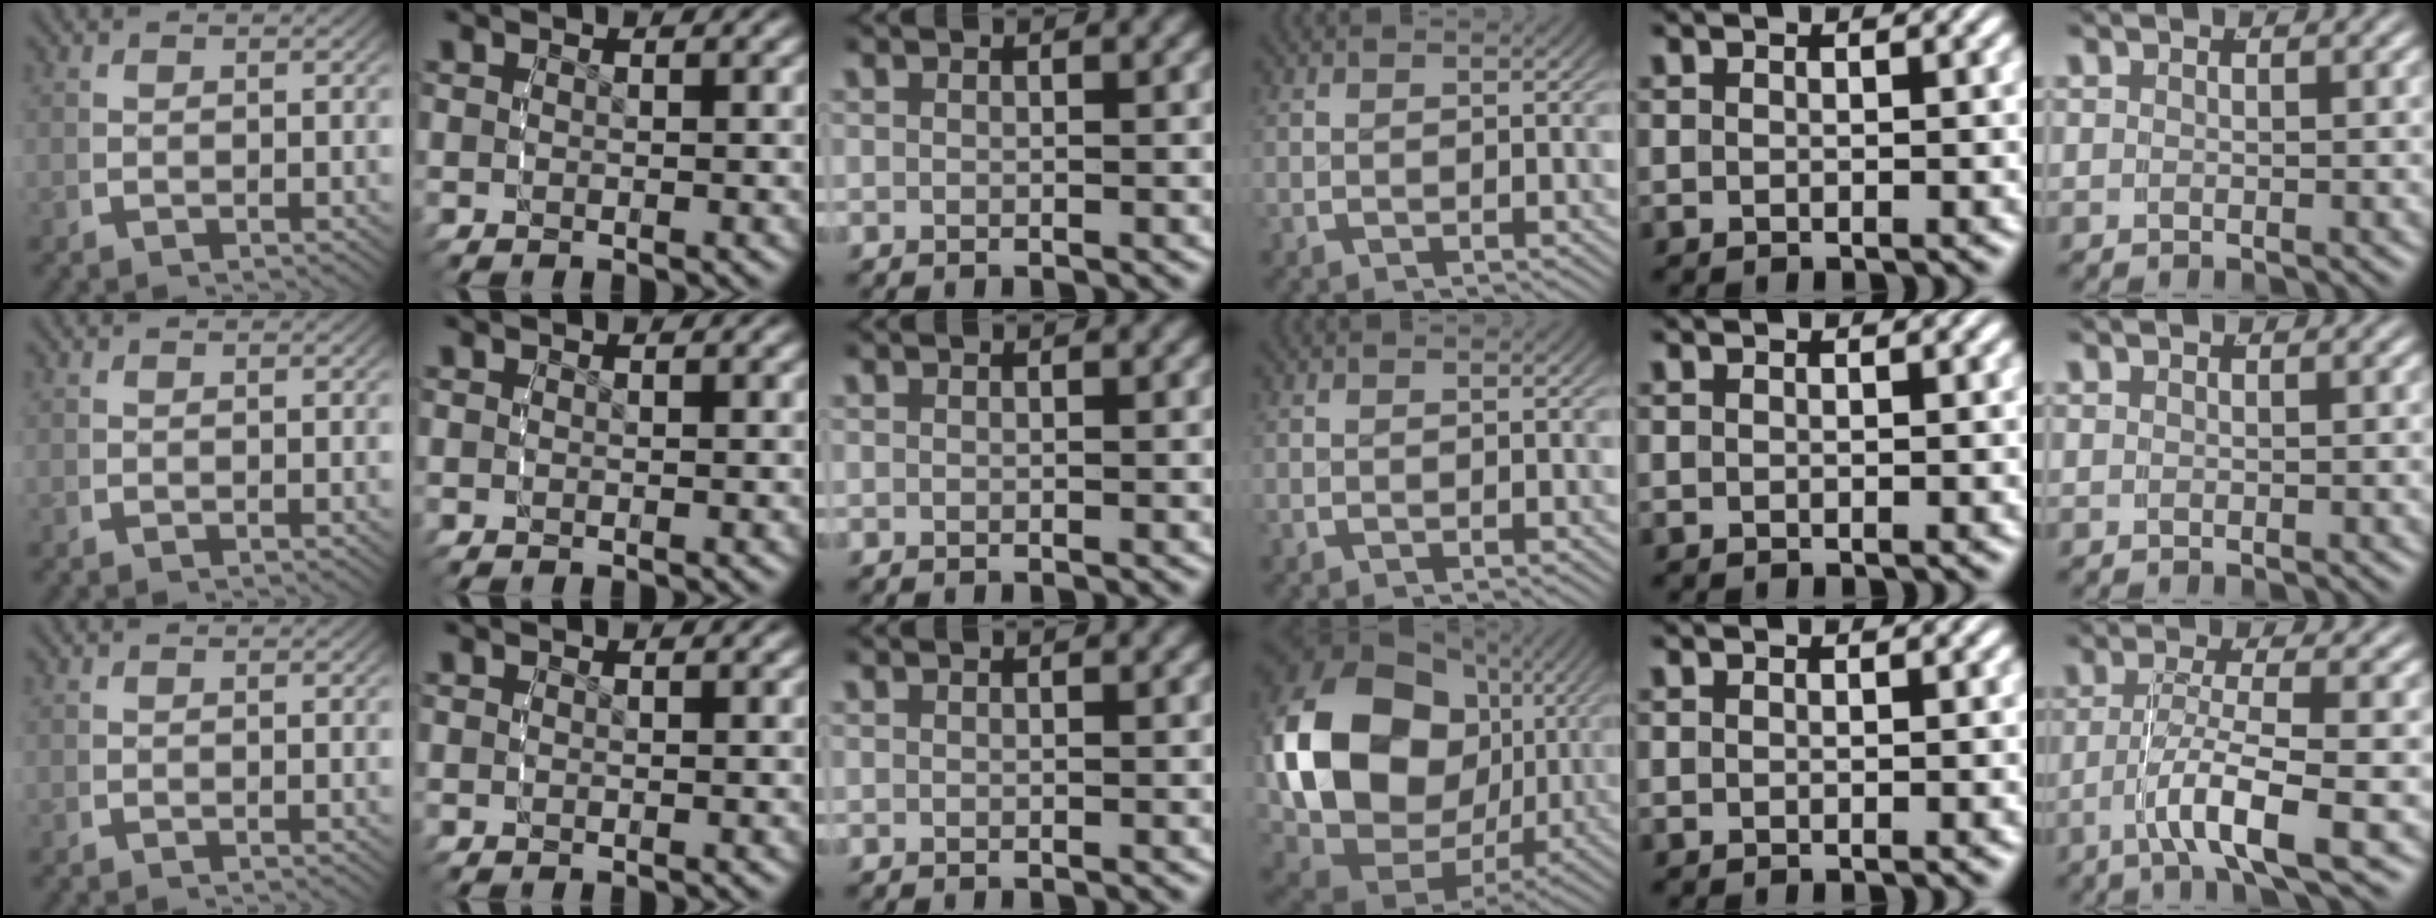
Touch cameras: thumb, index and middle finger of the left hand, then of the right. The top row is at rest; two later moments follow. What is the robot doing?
{"motion": "grasp_and_lifting", "object": "bowl"}